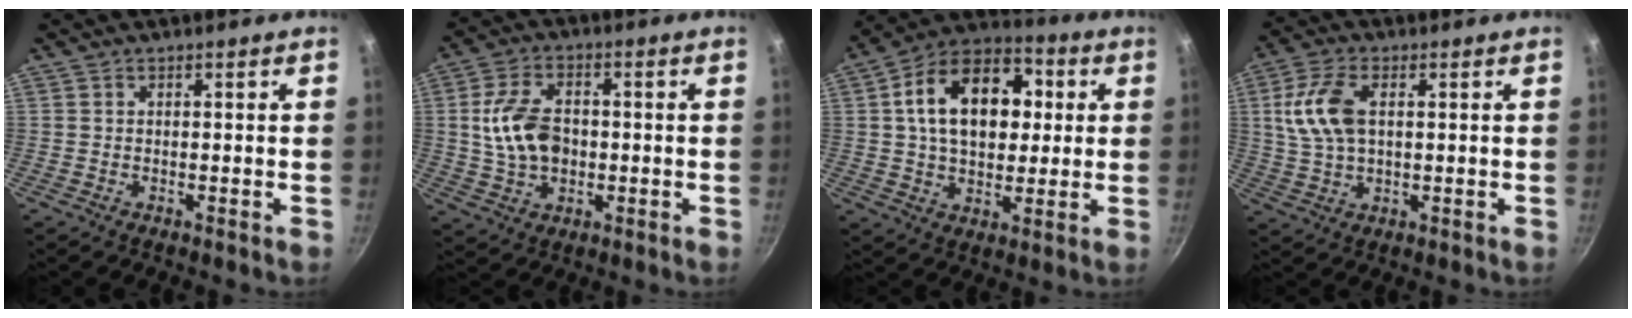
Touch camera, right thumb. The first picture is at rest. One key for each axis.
{"total": 11.0, "fx": 0.1, "fy": 7.4, "fz": 8.1, "tx": -0.141, "ty": 0.013, "tz": 0.001}
{"total": 19.4, "fx": 3.5, "fy": 12.9, "fz": 14.0, "tx": -0.192, "ty": 0.022, "tz": 0.042}
{"total": 10.1, "fx": 2.0, "fy": 5.7, "fz": 8.1, "tx": -0.160, "ty": 0.010, "tz": 0.037}